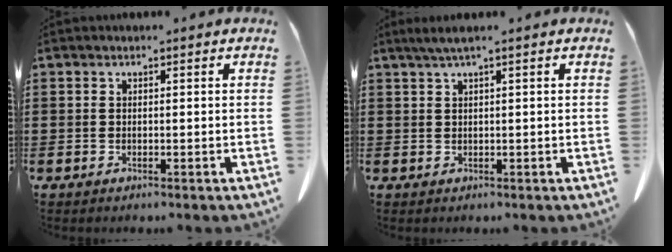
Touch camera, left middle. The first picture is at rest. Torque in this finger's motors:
{"motor_torque": [0.36, 0.27, 0.18, 0.04]}